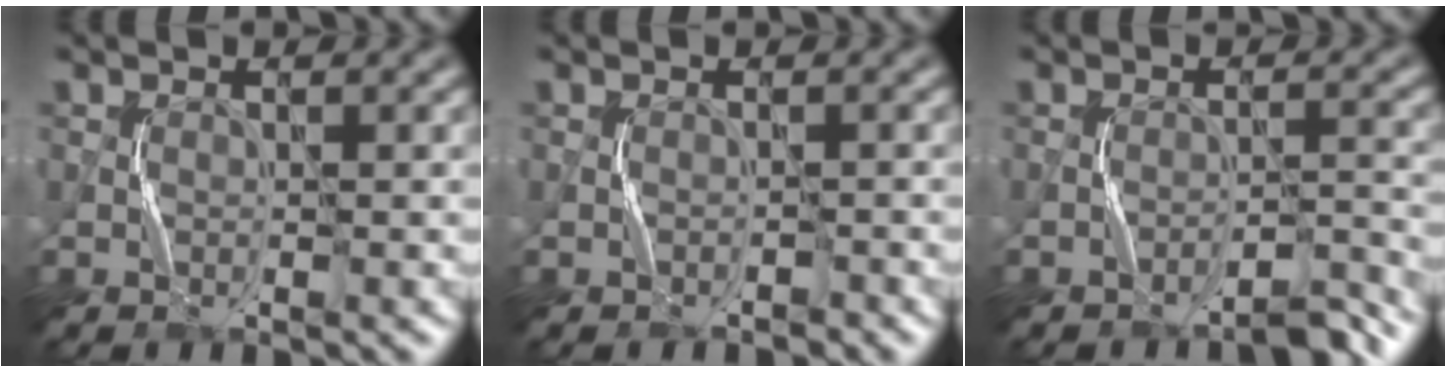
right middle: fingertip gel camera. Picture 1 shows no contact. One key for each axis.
{"total": 0.7, "fx": -0.7, "fy": 0.0, "fz": -0.3, "tx": 0.002, "ty": 0.002, "tz": -0.009}
{"total": 2.7, "fx": -2.5, "fy": 0.1, "fz": 0.9, "tx": -0.011, "ty": 0.012, "tz": -0.042}